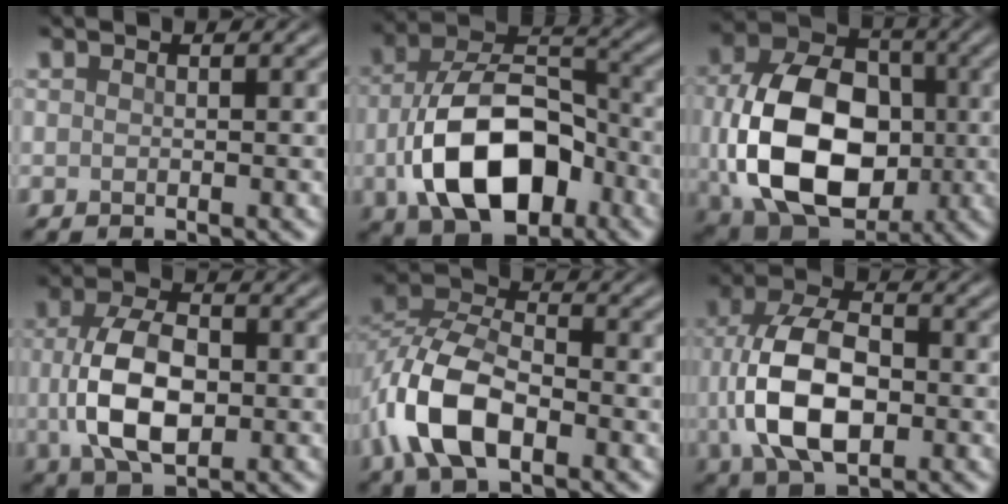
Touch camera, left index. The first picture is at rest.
{"total": 11.5, "force": [-3.7, 6.9, 8.5], "torque": [-0.161, -0.001, -0.070]}
{"total": 13.8, "force": [-0.9, 10.0, 9.5], "torque": [-0.194, -0.021, -0.013]}
{"total": 7.5, "force": [-0.3, 4.4, 6.1], "torque": [-0.132, -0.003, -0.008]}
{"total": 8.2, "force": [-3.2, 4.6, 6.0], "torque": [-0.126, 0.009, -0.074]}
{"total": 9.6, "force": [-0.9, 5.7, 7.6], "torque": [-0.167, 0.000, -0.018]}